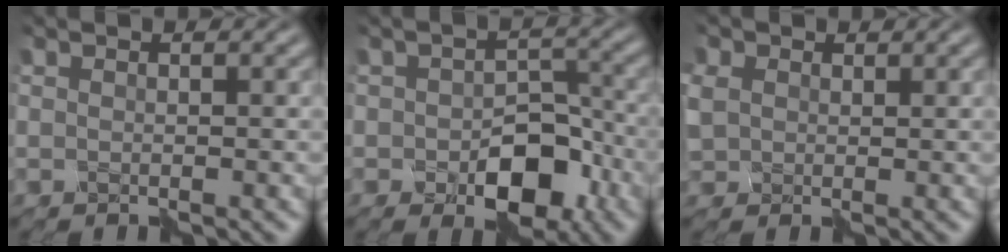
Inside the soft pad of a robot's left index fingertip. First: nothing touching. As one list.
[{"total": 6.0, "force": [-2.2, 3.8, 4.0], "torque": [-0.057, -0.008, -0.033]}, {"total": 3.2, "force": [0.8, 2.8, 1.3], "torque": [-0.057, 0.011, 0.014]}]